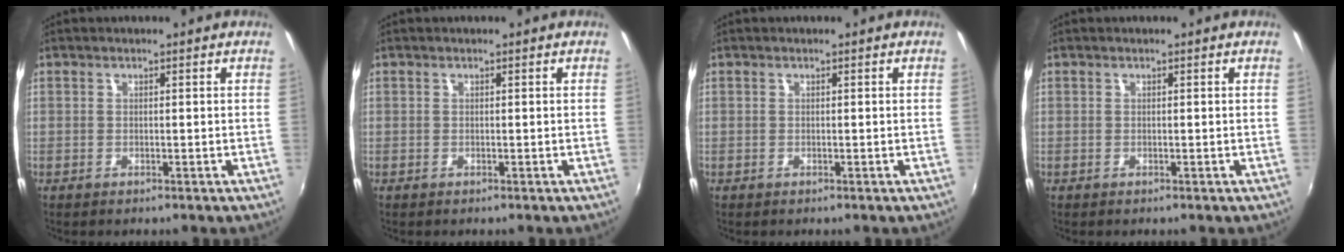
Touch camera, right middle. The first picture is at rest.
{"total": 0.0}
{"total": 0.0}
{"total": 0.0}